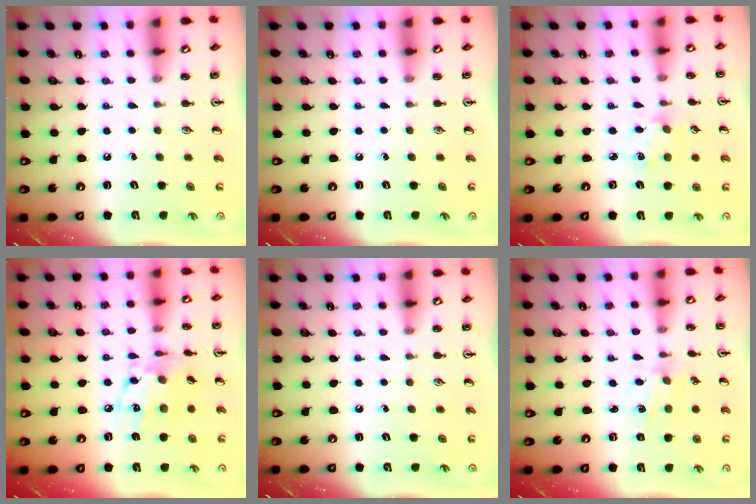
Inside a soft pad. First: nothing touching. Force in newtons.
{"total": 0.0}
{"total": 1.9, "press": 1.9, "slide": 0.0}
{"total": 11.5, "press": 11.5, "slide": 0.8}
{"total": 0.0}
{"total": 1.0, "press": 1.0, "slide": 0.2}